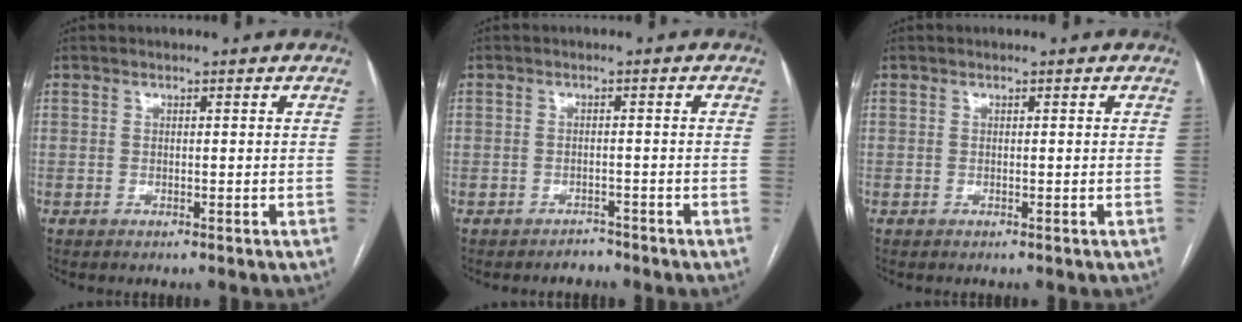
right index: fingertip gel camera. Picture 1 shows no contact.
{"total": 1.8, "force": [-1.6, 0.9, -0.3], "torque": [0.002, 0.002, -0.024]}
{"total": 0.0}